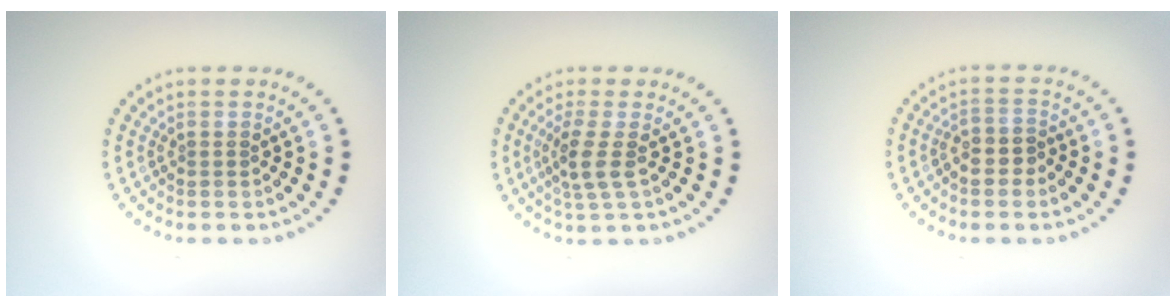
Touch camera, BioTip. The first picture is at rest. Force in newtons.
{"total": 2.7, "press": 2.1, "slide": 1.7}
{"total": 2.1, "press": 2.0, "slide": 0.8}